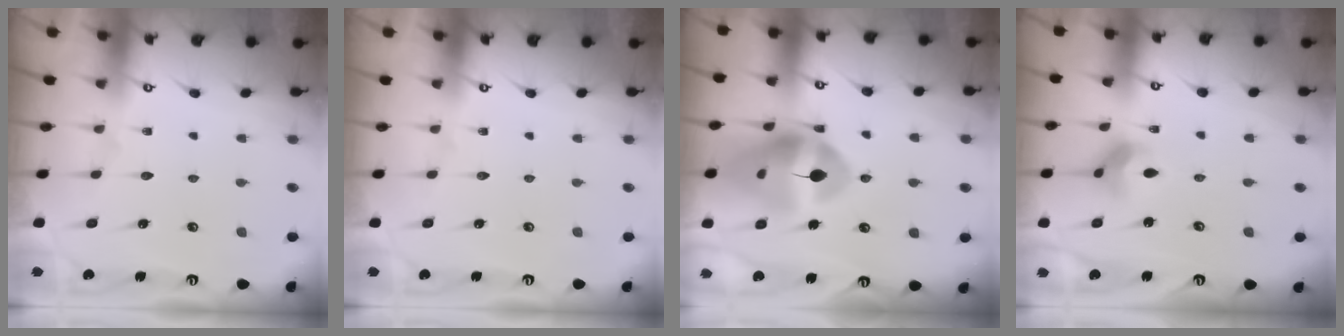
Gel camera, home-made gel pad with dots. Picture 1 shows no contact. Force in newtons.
{"total": 0.0}
{"total": 16.7, "press": 16.6, "slide": 2.4}
{"total": 5.4, "press": 5.3, "slide": 0.6}